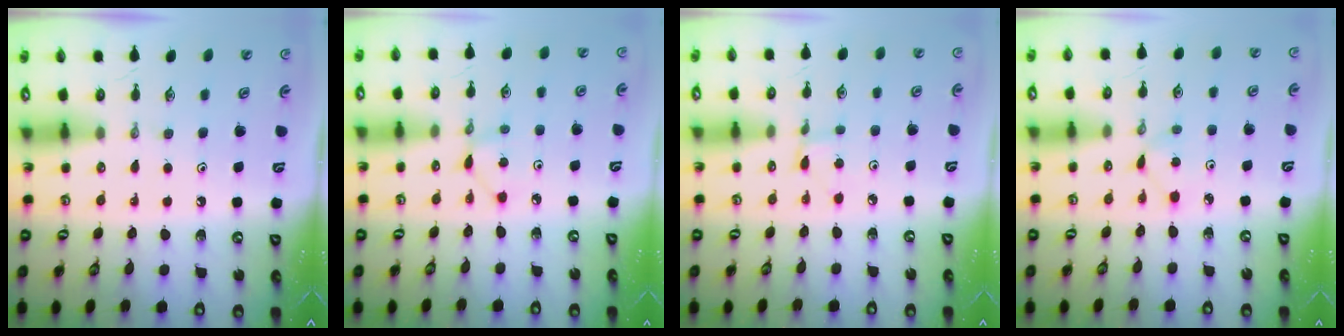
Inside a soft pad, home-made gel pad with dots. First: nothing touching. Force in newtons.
{"total": 2.3, "press": 2.3, "slide": 0.0}
{"total": 2.2, "press": 2.2, "slide": 0.3}
{"total": 2.0, "press": 2.0, "slide": 0.2}